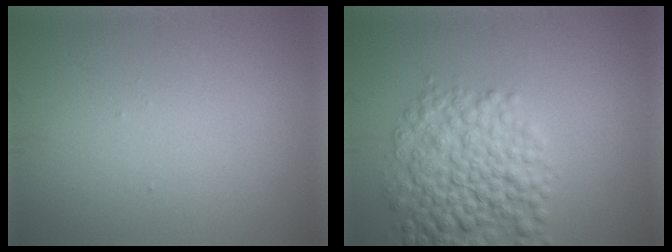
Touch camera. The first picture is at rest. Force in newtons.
{"total": 7.5, "press": 7.5, "slide": 0.3}